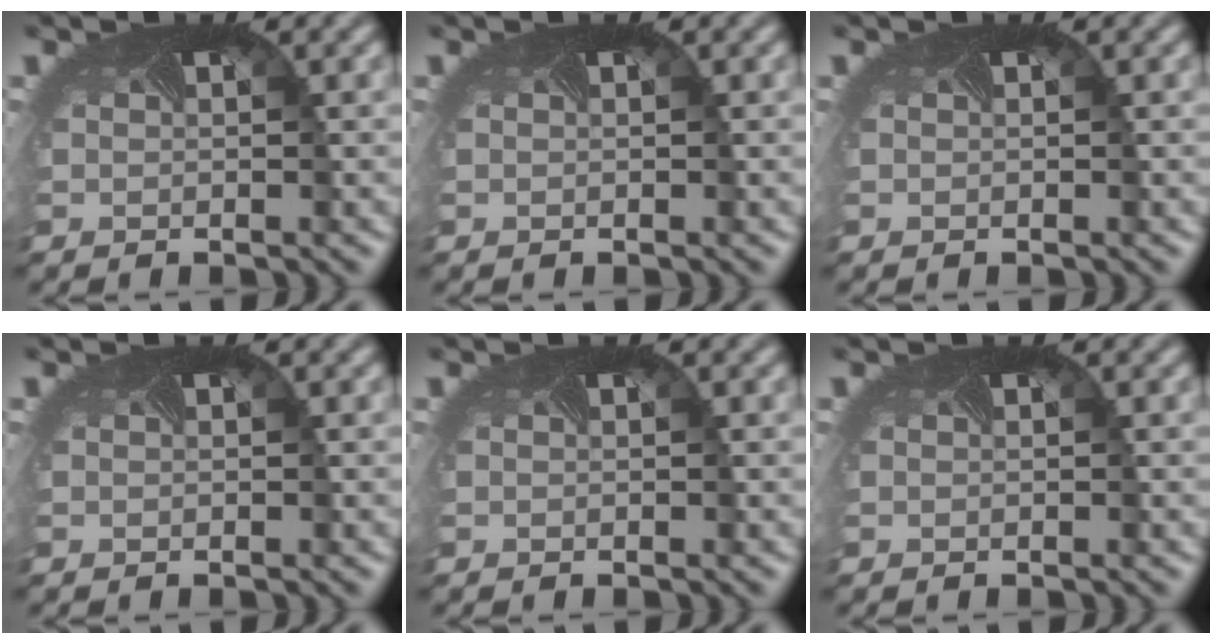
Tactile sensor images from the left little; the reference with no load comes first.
{"total": 0.0}
{"total": 0.0}
{"total": 0.0}
{"total": 0.0}
{"total": 0.0}